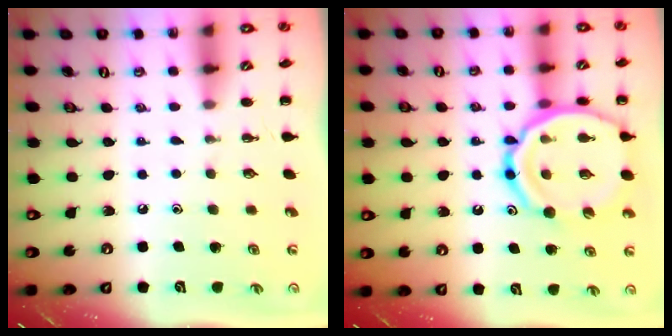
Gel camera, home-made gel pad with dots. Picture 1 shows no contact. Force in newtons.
{"total": 20.2, "press": 20.0, "slide": 2.7}